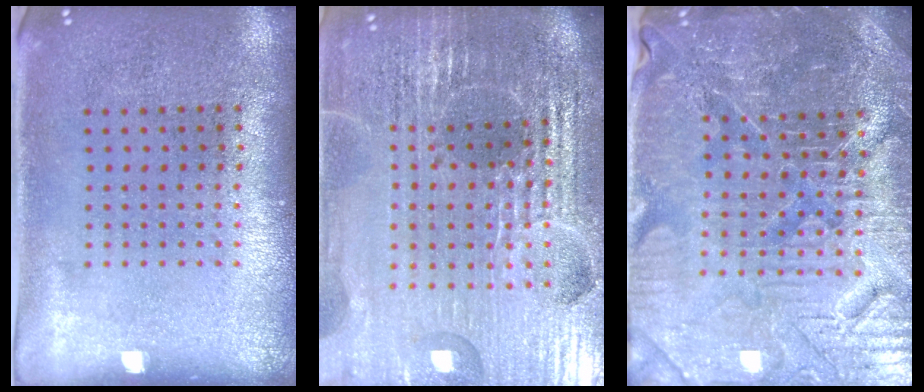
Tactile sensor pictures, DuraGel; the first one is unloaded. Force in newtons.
{"total": 6.7, "press": 5.8, "slide": 3.3}
{"total": 5.3, "press": 5.0, "slide": 1.8}